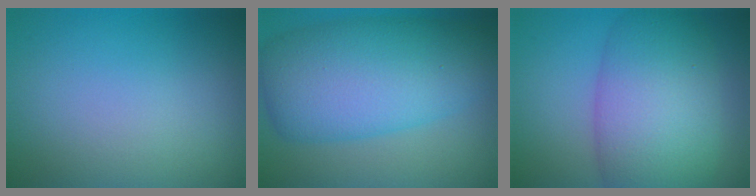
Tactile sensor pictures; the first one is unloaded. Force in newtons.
{"total": 9.9, "press": 9.9, "slide": 0.3}
{"total": 8.9, "press": 8.9, "slide": 0.3}